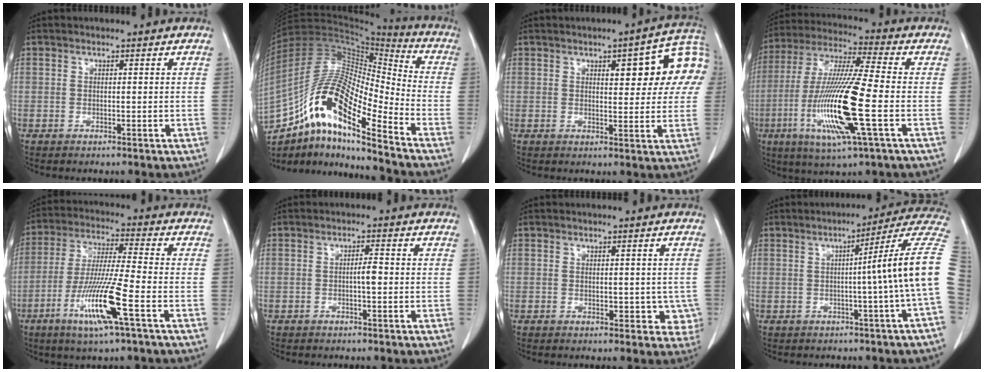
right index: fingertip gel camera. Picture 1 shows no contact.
{"total": 18.7, "force": [-11.4, 3.5, 14.4], "torque": [-0.285, 0.016, -0.199]}
{"total": 11.7, "force": [3.7, 3.7, 10.5], "torque": [-0.126, 0.026, 0.042]}
{"total": 17.4, "force": [-4.5, 0.5, 16.8], "torque": [-0.347, -0.020, -0.088]}
{"total": 14.8, "force": [-6.2, -0.3, 13.5], "torque": [-0.277, -0.023, -0.119]}
{"total": 1.8, "force": [-0.4, 0.3, 1.7], "torque": [-0.029, 0.003, -0.008]}
{"total": 3.7, "force": [-0.2, 2.7, 2.4], "torque": [-0.004, 0.004, 0.002]}
{"total": 12.0, "force": [-0.2, -2.5, 11.8], "torque": [-0.138, 0.015, -0.011]}